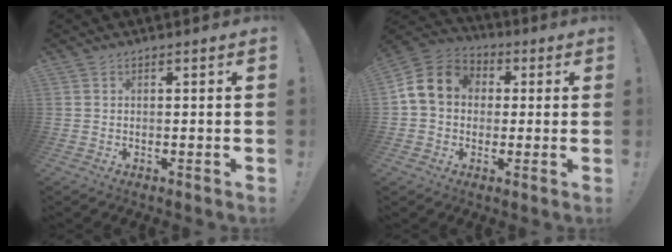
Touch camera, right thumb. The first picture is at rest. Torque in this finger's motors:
{"motor_torque": [0.50, 0.44, 0.95, 0.05, 0.04]}